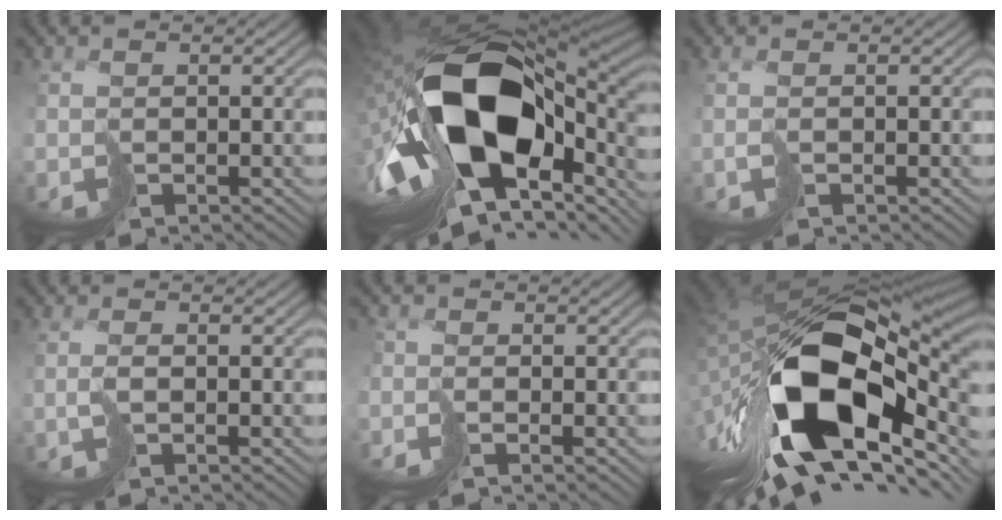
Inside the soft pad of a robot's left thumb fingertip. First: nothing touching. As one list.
[{"total": 21.8, "force": [-2.8, 12.4, 17.7], "torque": [-0.356, -0.045, -0.036]}, {"total": 0.8, "force": [-0.4, -0.1, 0.7], "torque": [-0.012, 0.005, -0.005]}, {"total": 1.5, "force": [-0.4, -0.1, 1.4], "torque": [-0.029, 0.010, -0.001]}, {"total": 1.5, "force": [-1.5, 0.4, 0.0], "torque": [0.019, 0.010, -0.032]}, {"total": 20.2, "force": [-4.3, 10.5, 16.8], "torque": [-0.333, -0.026, -0.051]}]